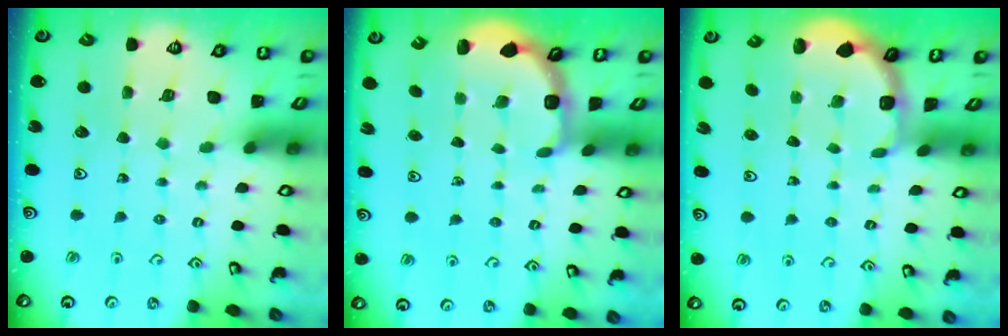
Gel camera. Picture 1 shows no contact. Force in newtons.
{"total": 2.9, "press": 2.5, "slide": 1.4}
{"total": 1.4, "press": 1.3, "slide": 0.3}